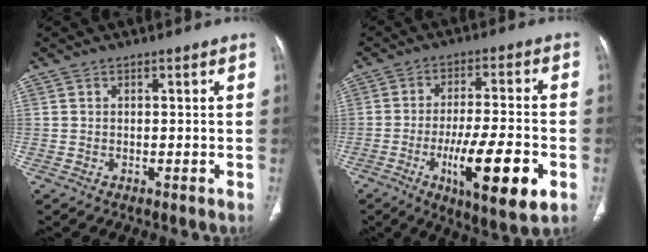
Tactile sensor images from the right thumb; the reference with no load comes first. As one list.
[{"total": 16.0, "force": [-5.5, 3.9, 14.5], "torque": [-0.237, 0.007, -0.081]}]